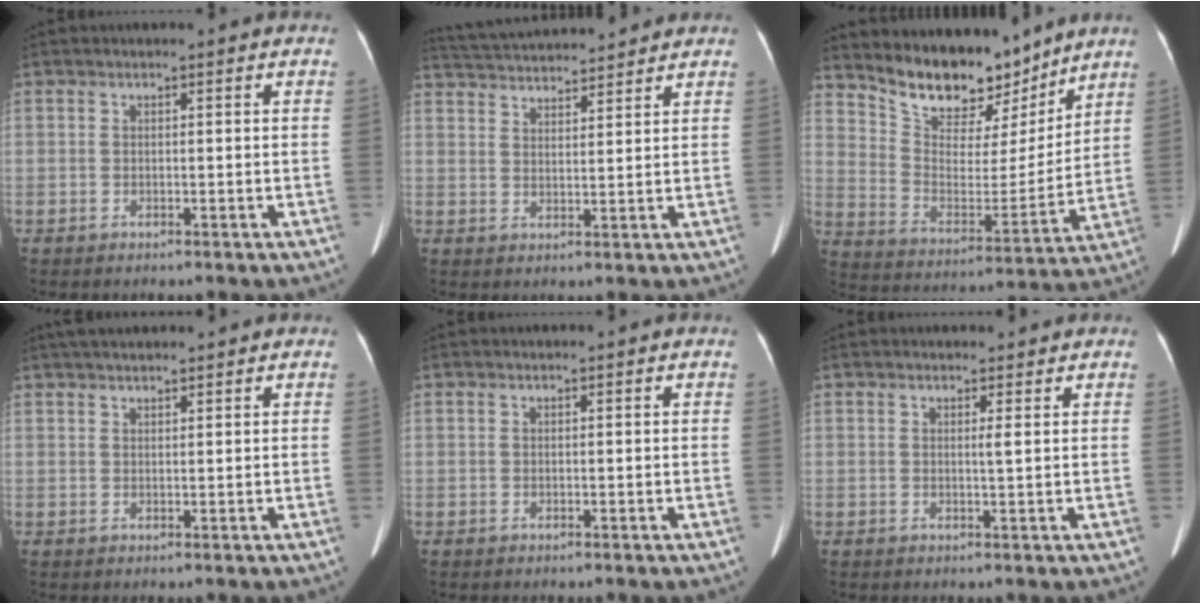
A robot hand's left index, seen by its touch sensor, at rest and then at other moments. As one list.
[{"total": 13.3, "force": [12.5, 1.3, 4.1], "torque": [-0.080, 0.030, 0.194]}, {"total": 14.3, "force": [12.5, 5.1, 4.7], "torque": [-0.085, -0.018, 0.221]}, {"total": 5.4, "force": [4.7, 0.6, 2.5], "torque": [-0.034, 0.024, 0.073]}, {"total": 0.0}, {"total": 1.7, "force": [1.5, 0.0, 0.9], "torque": [-0.011, -0.009, 0.017]}]